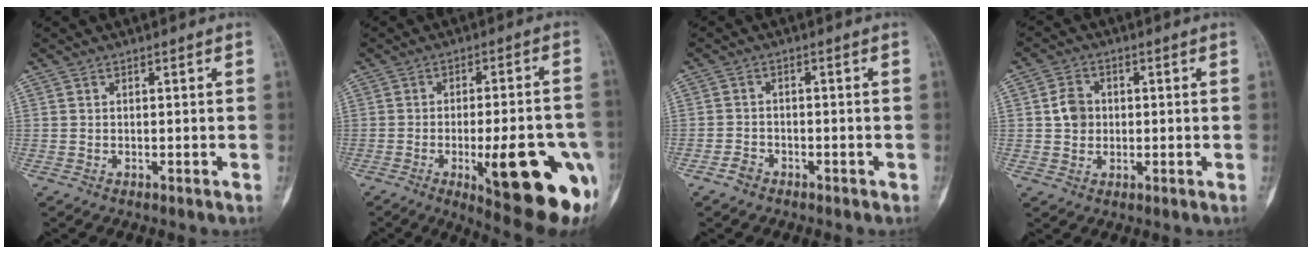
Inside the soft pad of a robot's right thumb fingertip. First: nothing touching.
{"total": 20.3, "force": [-6.9, 5.6, 18.3], "torque": [-0.183, 0.008, -0.077]}
{"total": 2.6, "force": [-1.8, 1.7, 0.5], "torque": [-0.009, 0.013, -0.034]}
{"total": 4.9, "force": [0.2, 4.2, 2.6], "torque": [-0.027, 0.005, -0.002]}